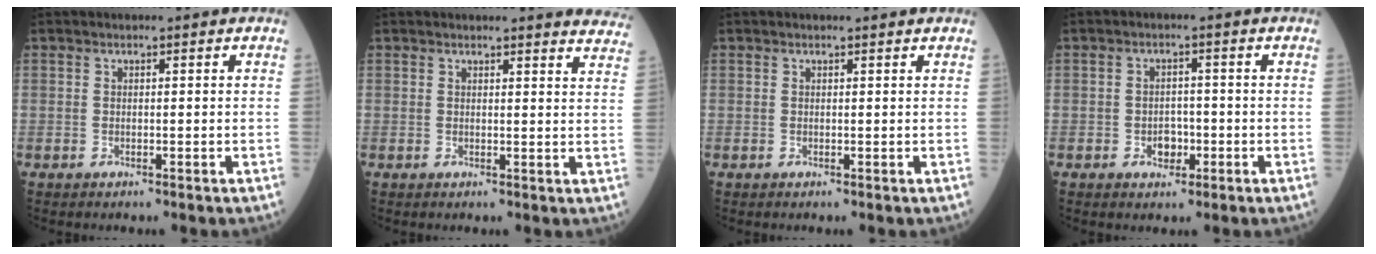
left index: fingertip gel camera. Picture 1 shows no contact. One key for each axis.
{"total": 10.1, "fx": 10.0, "fy": 0.9, "fz": 1.3, "tx": 0.021, "ty": -0.049, "tz": 0.072}
{"total": 0.6, "fx": 0.6, "fy": -0.1, "fz": 0.1, "tx": -0.005, "ty": -0.004, "tz": 0.007}
{"total": 2.8, "fx": -1.1, "fy": 2.0, "fz": 1.6, "tx": -0.018, "ty": 0.005, "tz": -0.013}